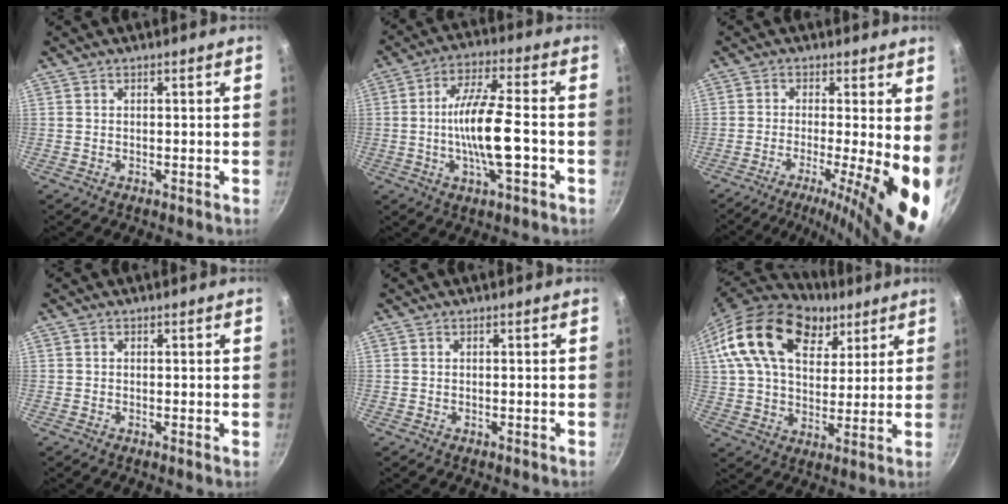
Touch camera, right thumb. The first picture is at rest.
{"total": 12.8, "force": [-2.4, 3.4, 12.1], "torque": [-0.215, 0.019, -0.052]}
{"total": 11.2, "force": [-2.5, 1.6, 10.8], "torque": [-0.160, -0.007, -0.042]}
{"total": 0.0}
{"total": 0.0}
{"total": 23.1, "force": [11.5, 14.2, 14.1], "torque": [-0.229, -0.017, 0.196]}